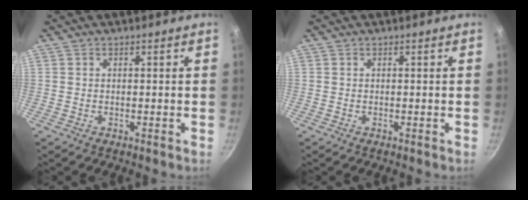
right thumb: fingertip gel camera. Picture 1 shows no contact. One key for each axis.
{"total": 0.0}